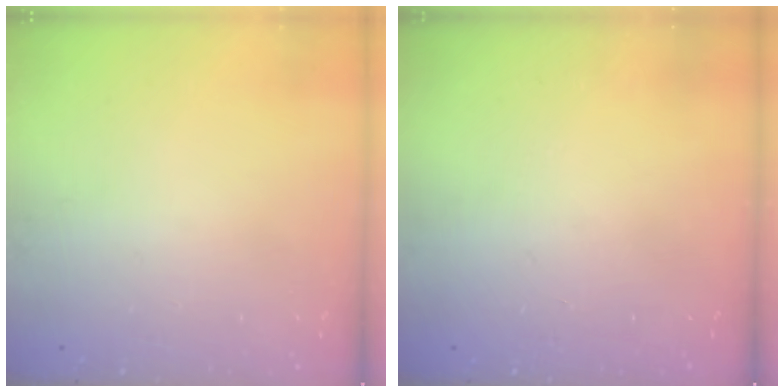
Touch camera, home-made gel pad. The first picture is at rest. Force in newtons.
{"total": 0.0}